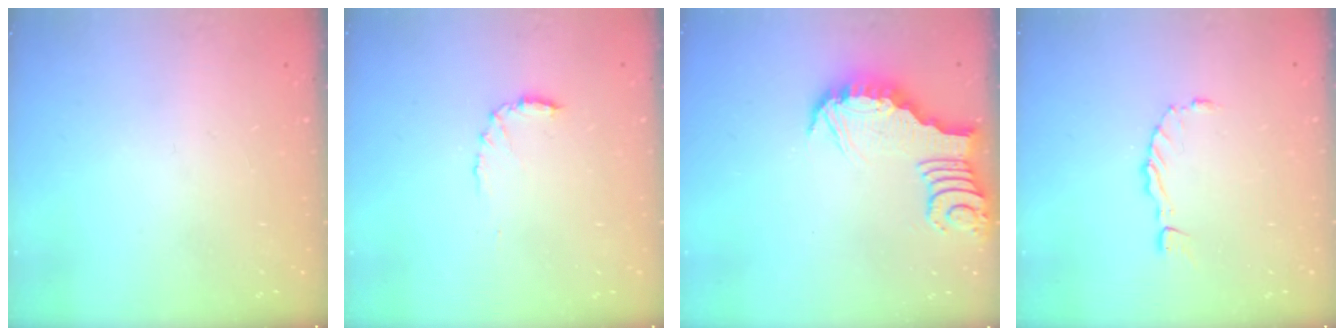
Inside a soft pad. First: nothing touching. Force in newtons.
{"total": 6.8, "press": 6.8, "slide": 0.7}
{"total": 3.6, "press": 3.6, "slide": 0.2}
{"total": 0.0}